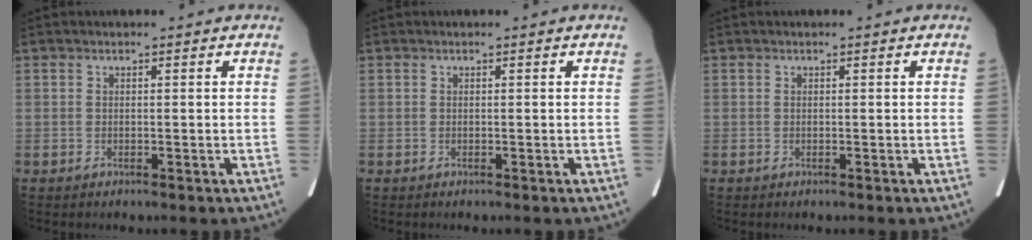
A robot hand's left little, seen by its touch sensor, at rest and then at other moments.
{"total": 0.0}
{"total": 0.0}